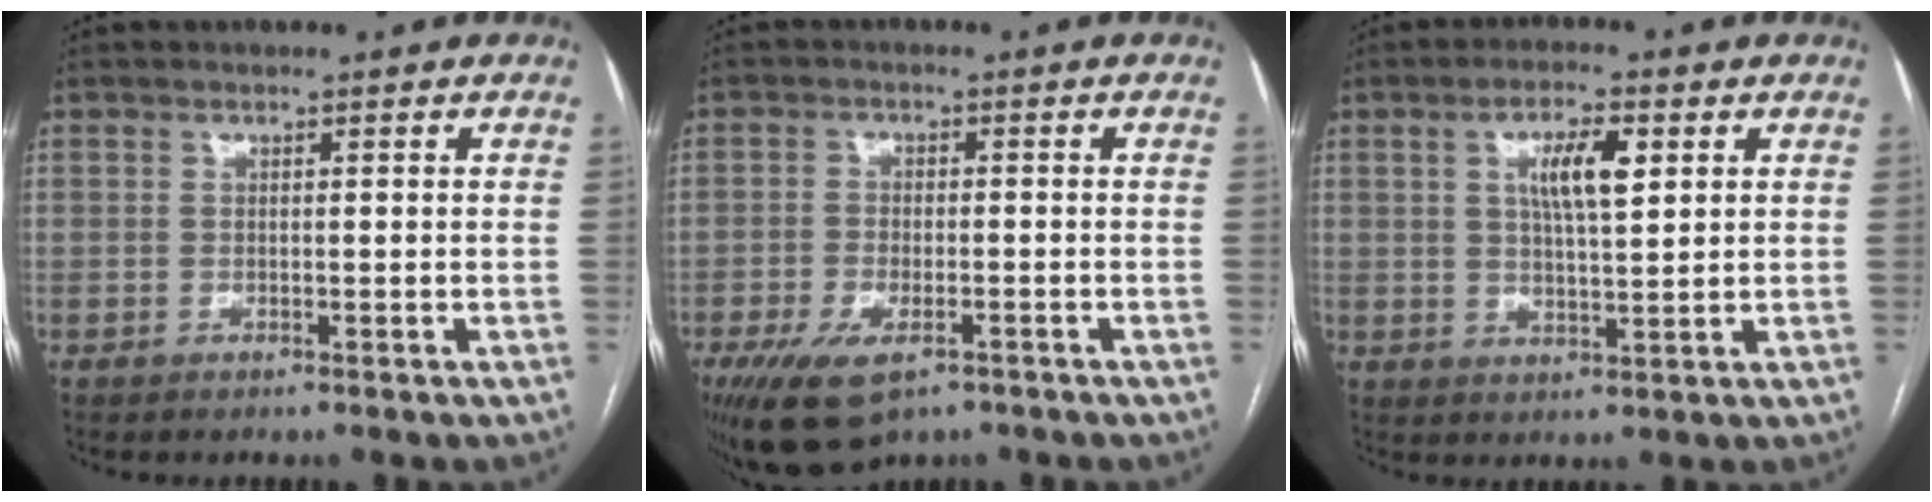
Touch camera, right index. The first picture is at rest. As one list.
[{"total": 8.9, "force": [-5.4, 4.0, 5.9], "torque": [-0.106, -0.013, -0.086]}, {"total": 6.6, "force": [2.2, 1.6, 6.0], "torque": [-0.108, 0.006, 0.039]}]